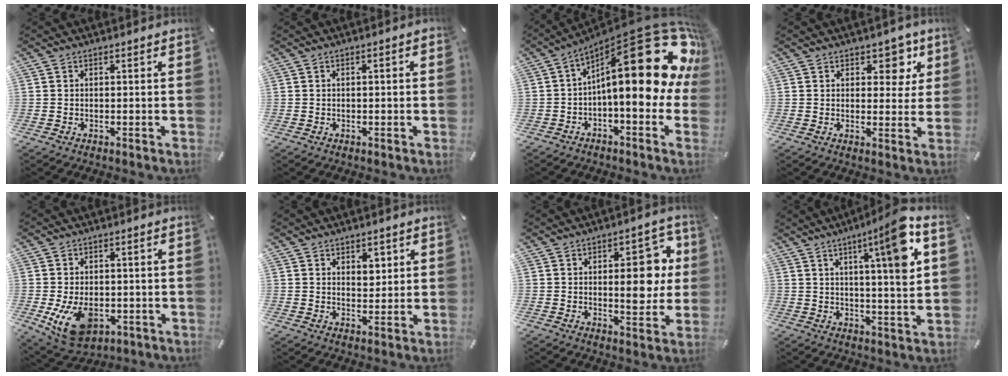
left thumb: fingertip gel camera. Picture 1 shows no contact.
{"total": 1.2, "force": [-0.2, 0.3, 1.1], "torque": [-0.018, 0.000, -0.004]}
{"total": 29.1, "force": [7.7, 10.2, 26.2], "torque": [-0.391, -0.072, 0.137]}
{"total": 6.9, "force": [3.6, 4.5, 3.8], "torque": [-0.024, -0.018, 0.054]}
{"total": 10.7, "force": [-2.7, 7.1, 7.5], "torque": [-0.132, -0.003, -0.045]}
{"total": 3.6, "force": [1.9, 2.7, 1.5], "torque": [-0.005, -0.008, 0.027]}
{"total": 13.7, "force": [1.9, 7.0, 11.6], "torque": [-0.138, -0.008, 0.027]}
{"total": 13.2, "force": [5.6, 1.5, 11.8], "torque": [-0.175, -0.026, 0.079]}